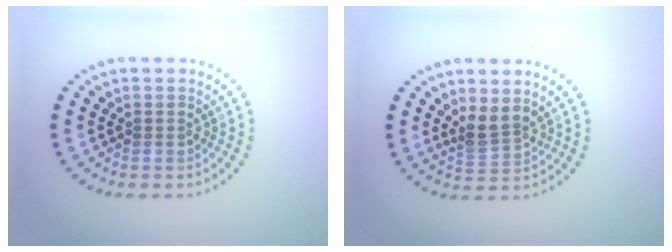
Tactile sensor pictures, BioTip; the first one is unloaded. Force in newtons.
{"total": 2.4, "press": 1.9, "slide": 1.5}